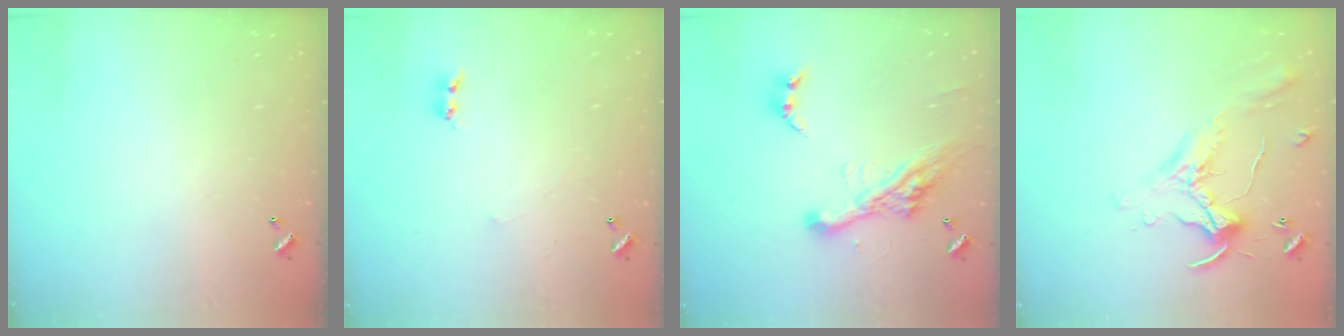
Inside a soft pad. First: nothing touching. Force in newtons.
{"total": 2.2, "press": 2.1, "slide": 0.5}
{"total": 14.0, "press": 13.9, "slide": 1.7}
{"total": 0.7, "press": 0.5, "slide": 0.4}